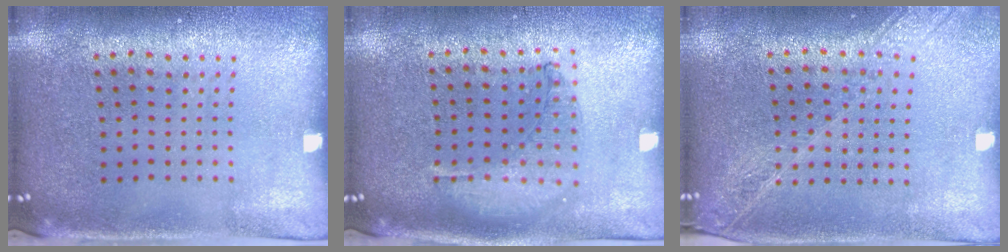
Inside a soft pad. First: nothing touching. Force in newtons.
{"total": 1.0, "press": 0.9, "slide": 0.3}
{"total": 1.8, "press": 1.6, "slide": 0.8}